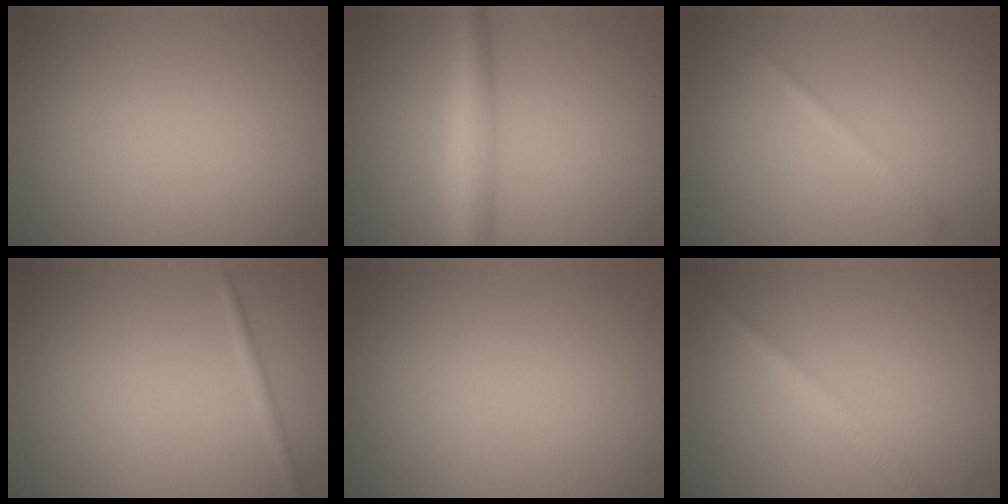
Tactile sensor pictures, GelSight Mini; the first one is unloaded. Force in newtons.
{"total": 4.3, "press": 4.3, "slide": 0.1}
{"total": 1.0, "press": 1.0, "slide": 0.1}
{"total": 0.9, "press": 0.9, "slide": 0.0}
{"total": 0.0}
{"total": 1.9, "press": 1.9, "slide": 0.1}